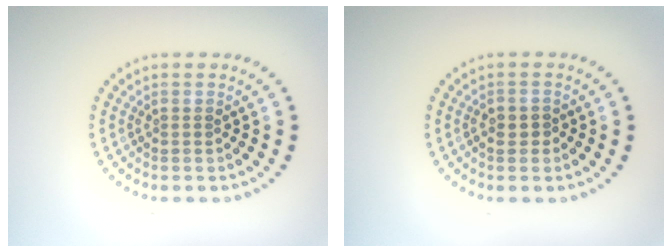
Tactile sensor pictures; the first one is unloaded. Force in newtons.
{"total": 0.9, "press": 0.9, "slide": 0.2}